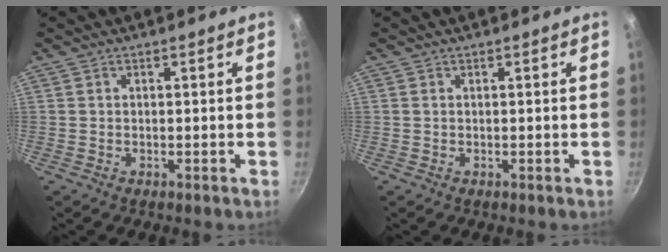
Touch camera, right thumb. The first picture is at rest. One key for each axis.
{"total": 0.0}